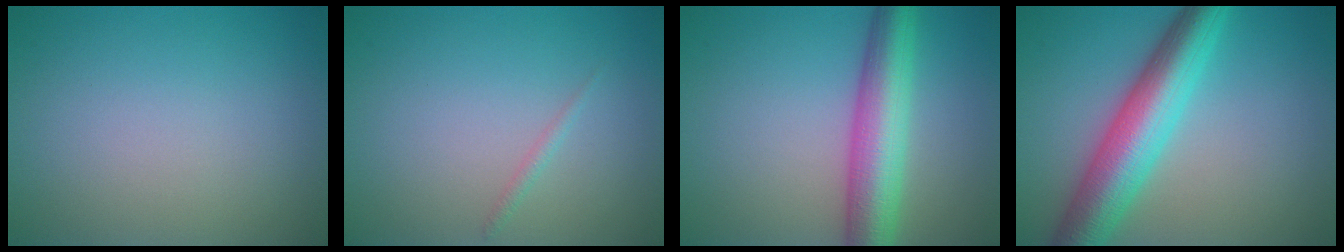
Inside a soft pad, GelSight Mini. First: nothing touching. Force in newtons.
{"total": 0.7, "press": 0.7, "slide": 0.0}
{"total": 7.0, "press": 7.0, "slide": 0.0}
{"total": 8.0, "press": 8.0, "slide": 0.0}